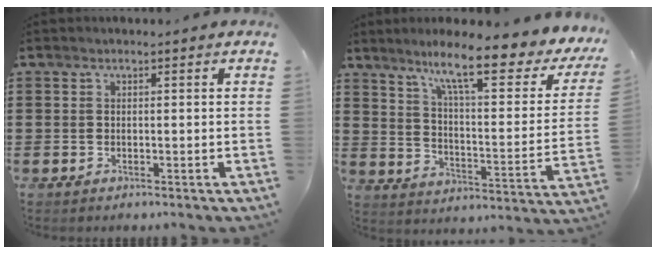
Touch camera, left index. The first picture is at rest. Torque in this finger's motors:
{"motor_torque": [1.05, -1.09, 0.41, 0.21]}